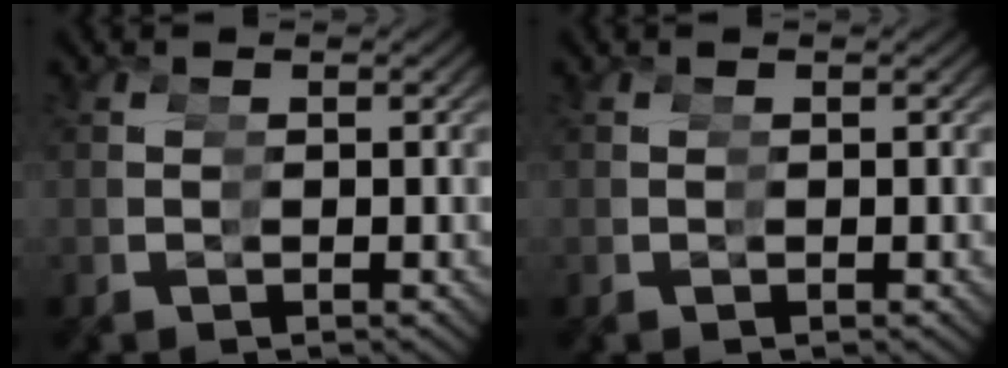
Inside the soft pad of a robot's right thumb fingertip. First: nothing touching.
{"total": 0.0}